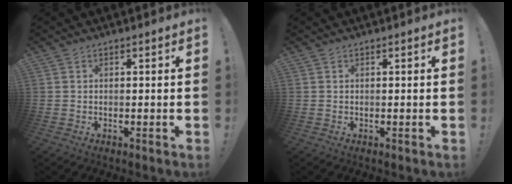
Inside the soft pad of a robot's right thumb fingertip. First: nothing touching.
{"total": 0.0}